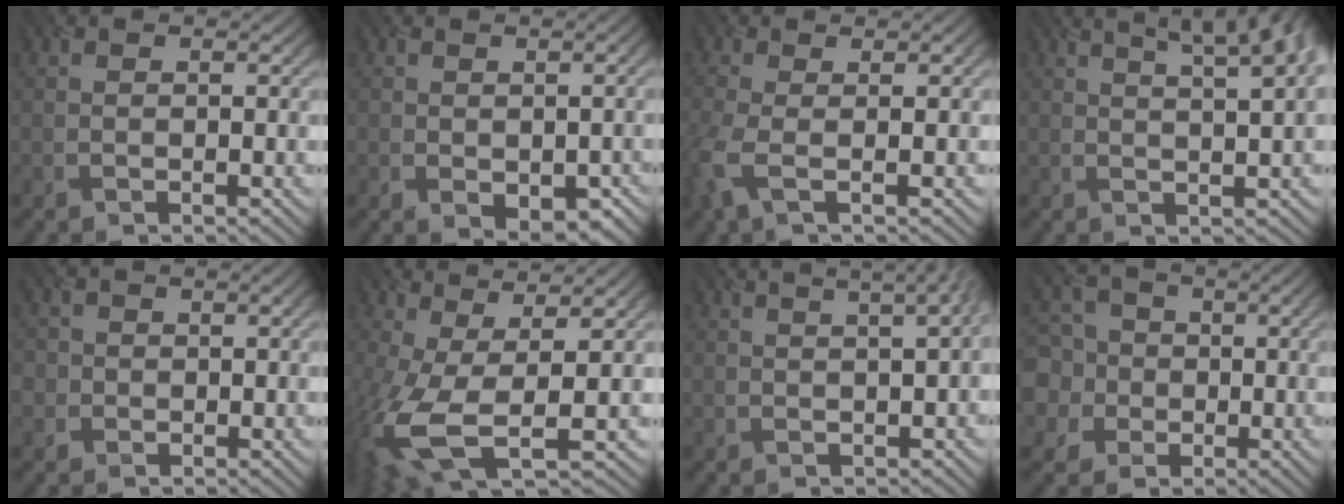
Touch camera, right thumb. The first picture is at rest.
{"total": 4.0, "force": [-1.6, 2.5, 2.7], "torque": [-0.041, -0.020, -0.013]}
{"total": 4.2, "force": [-0.9, 1.3, 3.9], "torque": [-0.101, -0.003, -0.023]}
{"total": 8.4, "force": [4.4, 2.1, 6.8], "torque": [-0.073, 0.032, 0.046]}
{"total": 1.9, "force": [-0.7, 1.8, -0.2], "torque": [0.006, -0.002, -0.016]}
{"total": 9.9, "force": [-2.3, 3.1, 9.1], "torque": [-0.212, -0.012, -0.038]}
{"total": 6.5, "force": [2.0, 2.1, 5.8], "torque": [-0.046, 0.035, 0.006]}
{"total": 8.1, "force": [-0.6, 7.8, 2.1], "torque": [-0.091, 0.002, -0.041]}